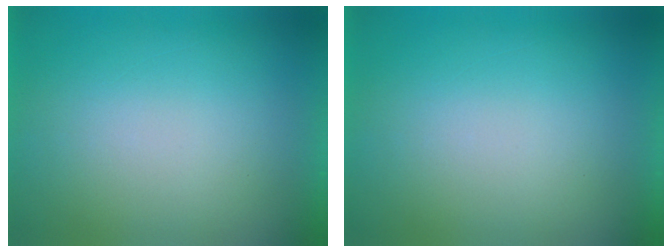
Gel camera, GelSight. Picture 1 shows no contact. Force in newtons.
{"total": 0.0}